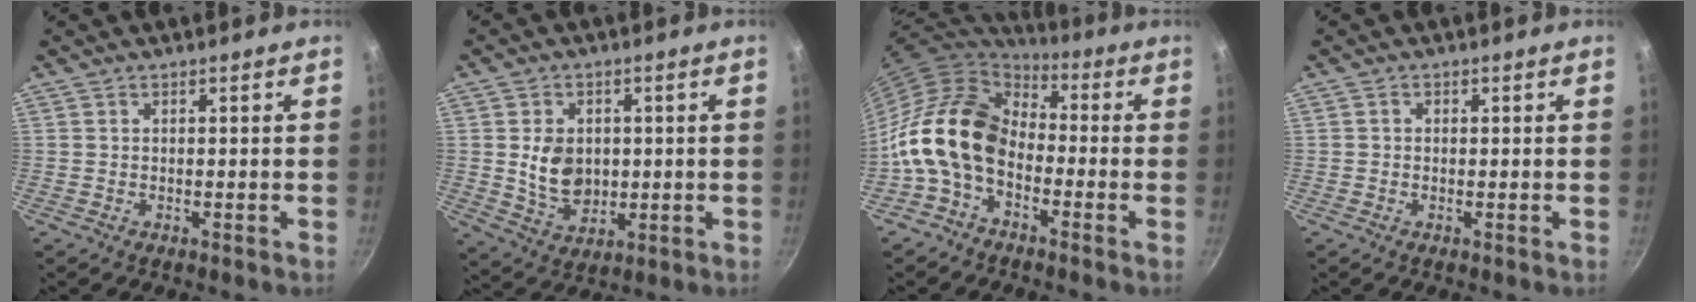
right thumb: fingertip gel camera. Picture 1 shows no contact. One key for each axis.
{"total": 9.0, "fx": 0.6, "fy": 6.8, "fz": 5.7, "tx": -0.082, "ty": -0.013, "tz": 0.020}
{"total": 15.7, "fx": -3.6, "fy": 10.8, "fz": 10.8, "tx": -0.179, "ty": 0.049, "tz": -0.094}
{"total": 0.7, "fx": 0.0, "fy": 0.7, "fz": 0.3, "tx": -0.004, "ty": 0.004, "tz": -0.001}